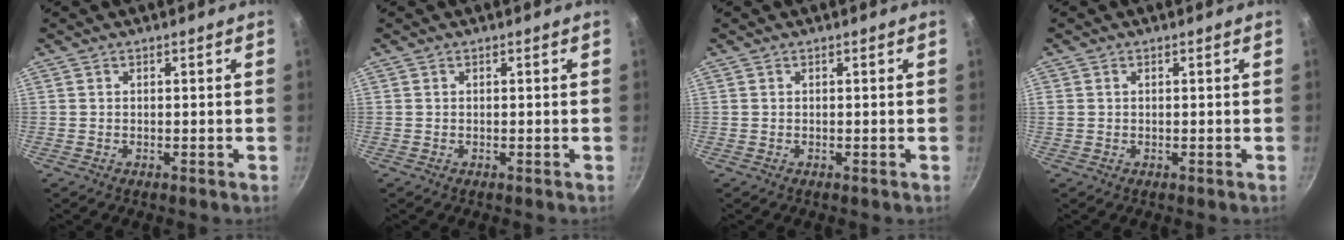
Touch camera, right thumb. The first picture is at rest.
{"total": 0.0}
{"total": 0.0}
{"total": 0.9, "force": [0.3, 0.7, 0.4], "torque": [-0.007, 0.004, 0.004]}